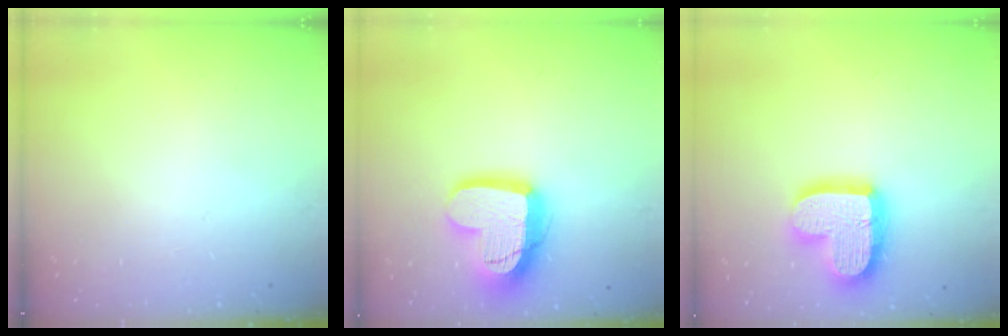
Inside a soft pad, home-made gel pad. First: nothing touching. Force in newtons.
{"total": 17.4, "press": 17.4, "slide": 1.4}
{"total": 17.8, "press": 17.8, "slide": 1.3}